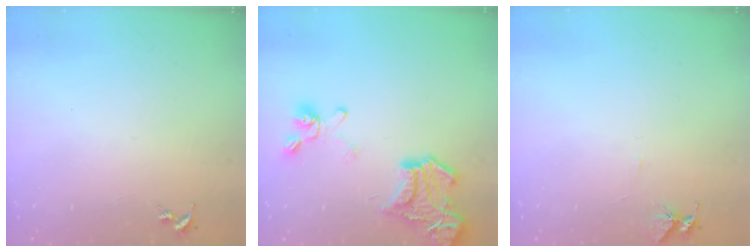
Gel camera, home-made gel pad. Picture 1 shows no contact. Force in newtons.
{"total": 19.7, "press": 19.6, "slide": 1.9}
{"total": 5.4, "press": 5.4, "slide": 0.6}